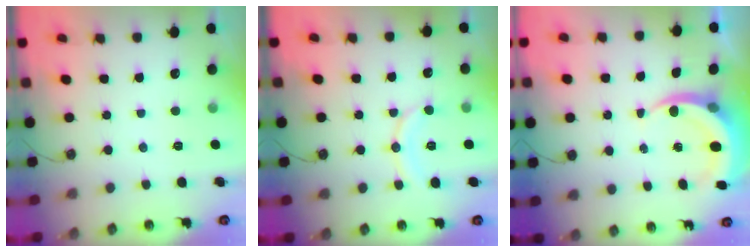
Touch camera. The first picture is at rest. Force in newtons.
{"total": 8.9, "press": 8.9, "slide": 1.0}
{"total": 6.3, "press": 6.3, "slide": 0.7}